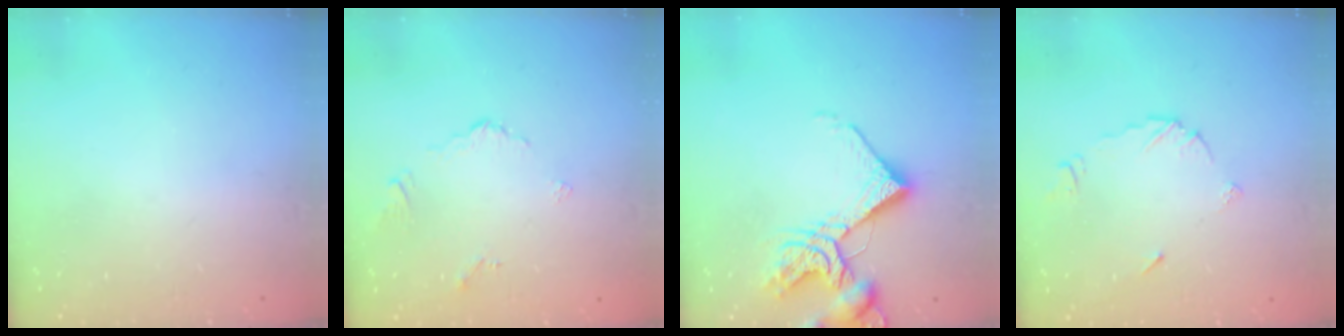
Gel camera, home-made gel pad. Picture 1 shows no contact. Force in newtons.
{"total": 2.7, "press": 2.6, "slide": 0.6}
{"total": 12.7, "press": 12.6, "slide": 1.6}
{"total": 5.9, "press": 5.9, "slide": 0.3}